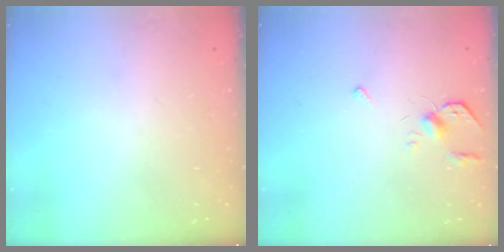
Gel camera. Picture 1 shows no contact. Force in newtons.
{"total": 4.1, "press": 4.0, "slide": 0.7}